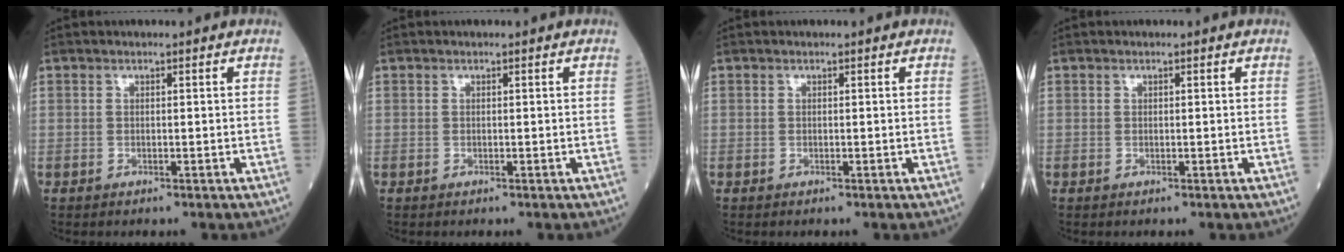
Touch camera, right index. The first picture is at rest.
{"total": 0.0}
{"total": 0.0}
{"total": 0.0}